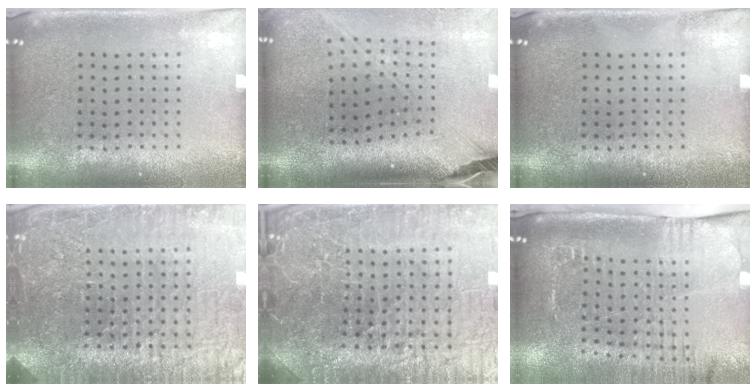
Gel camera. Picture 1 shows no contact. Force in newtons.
{"total": 2.8, "press": 2.0, "slide": 1.9}
{"total": 0.0}
{"total": 5.7, "press": 5.1, "slide": 2.5}
{"total": 7.2, "press": 6.3, "slide": 3.4}
{"total": 2.6, "press": 2.0, "slide": 1.6}